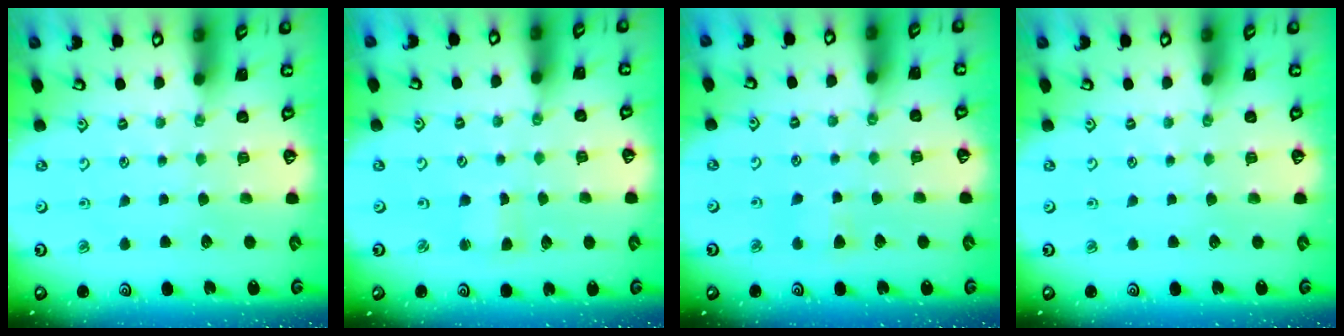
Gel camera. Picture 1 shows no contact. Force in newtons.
{"total": 2.3, "press": 2.3, "slide": 0.4}
{"total": 4.0, "press": 3.9, "slide": 0.5}
{"total": 0.0}